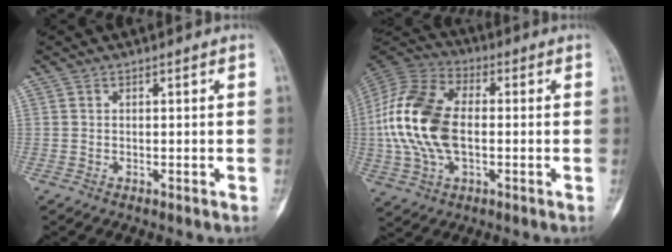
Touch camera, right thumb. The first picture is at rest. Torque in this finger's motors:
{"motor_torque": [2.04, 1.87, 1.31, -1.46, 0.38]}